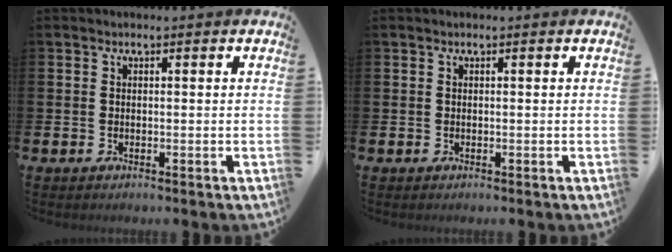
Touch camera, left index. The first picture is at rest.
{"total": 0.0}